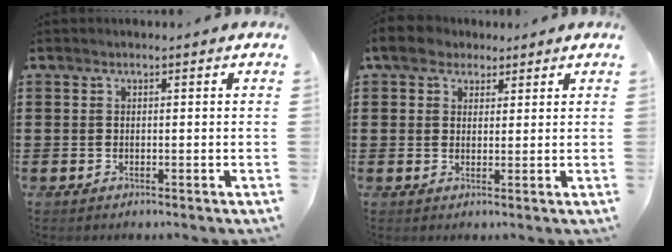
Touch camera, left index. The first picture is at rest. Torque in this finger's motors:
{"motor_torque": [1.08, -0.88, 0.31, 0.05]}